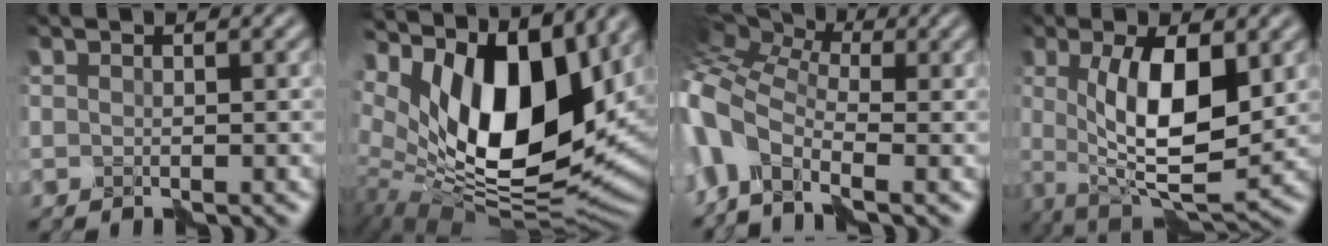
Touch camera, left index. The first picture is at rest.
{"total": 14.9, "force": [4.7, 8.1, 11.6], "torque": [-0.197, -0.011, 0.082]}
{"total": 9.0, "force": [-2.4, 5.3, 6.8], "torque": [-0.156, 0.006, -0.064]}
{"total": 8.7, "force": [1.3, 3.0, 8.1], "torque": [-0.135, -0.008, 0.024]}